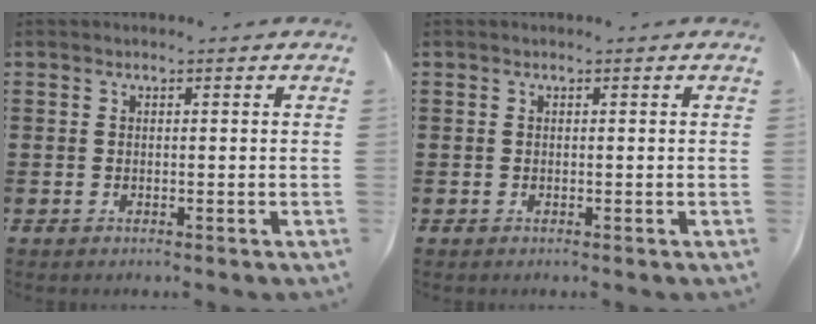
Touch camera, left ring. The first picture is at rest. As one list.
[{"total": 0.0}]